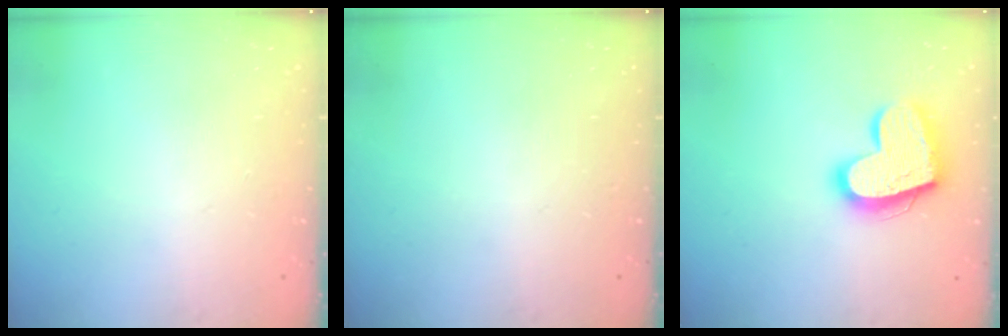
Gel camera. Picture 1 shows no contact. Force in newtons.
{"total": 0.0}
{"total": 17.6, "press": 17.6, "slide": 1.4}